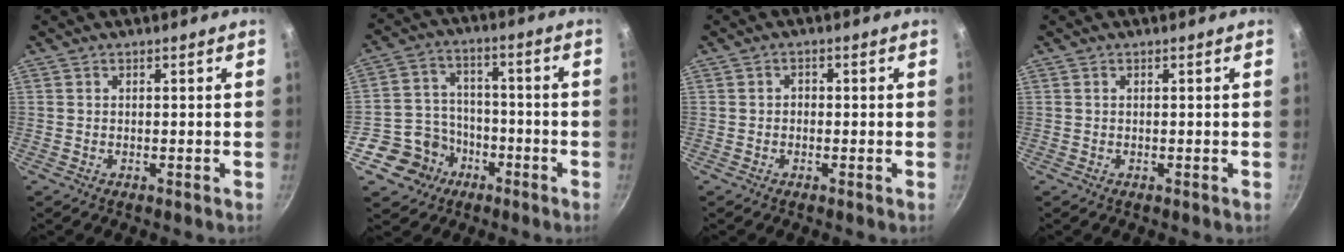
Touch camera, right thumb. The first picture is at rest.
{"total": 10.3, "force": [-4.9, 8.8, 2.5], "torque": [-0.014, 0.050, -0.082]}
{"total": 1.2, "force": [-0.2, 1.0, 0.6], "torque": [-0.009, 0.005, -0.006]}
{"total": 0.0}